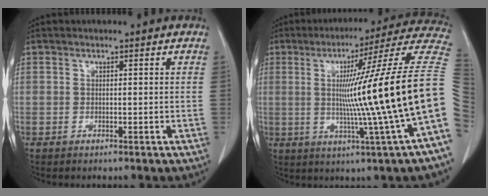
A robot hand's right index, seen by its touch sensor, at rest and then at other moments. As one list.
[{"total": 22.0, "force": [-0.4, -2.8, 21.9], "torque": [-0.245, 0.012, -0.022]}]